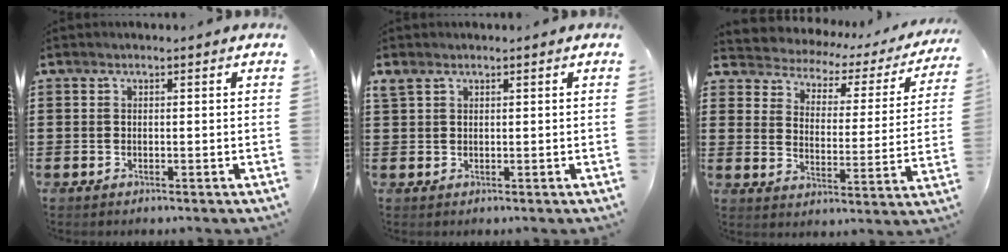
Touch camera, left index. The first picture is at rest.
{"total": 1.4, "force": [0.9, 0.8, 0.7], "torque": [-0.018, 0.003, 0.017]}
{"total": 1.8, "force": [1.6, 0.9, 0.0], "torque": [-0.019, -0.023, 0.013]}